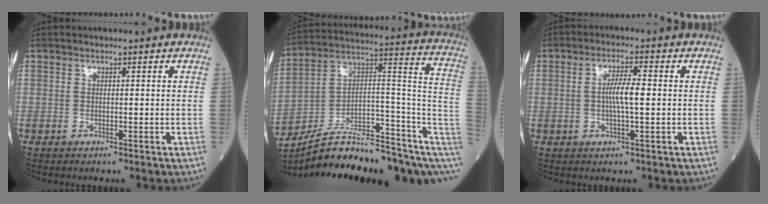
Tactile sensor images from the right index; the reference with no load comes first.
{"total": 20.1, "force": [-15.8, 4.2, 11.7], "torque": [-0.136, 0.054, -0.245]}
{"total": 4.7, "force": [0.0, 0.4, 4.7], "torque": [-0.089, 0.002, -0.002]}